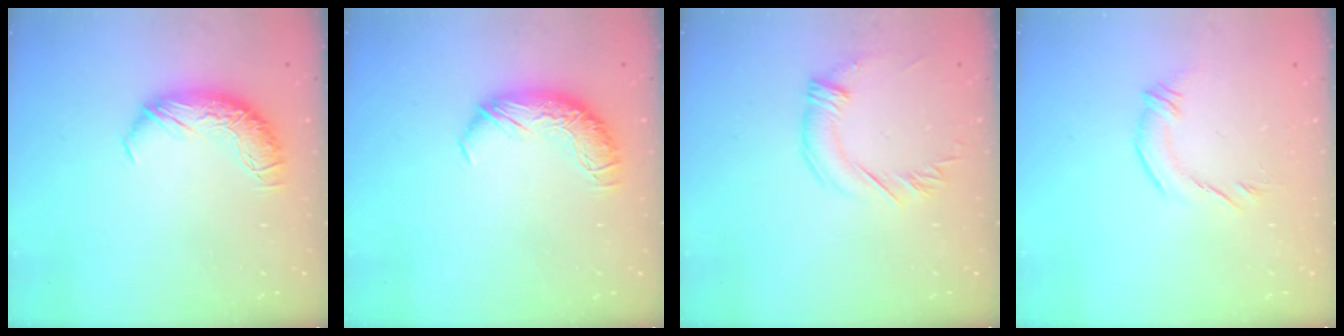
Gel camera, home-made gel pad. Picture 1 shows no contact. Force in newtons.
{"total": 0.0}
{"total": 2.1, "press": 1.8, "slide": 1.0}
{"total": 2.4, "press": 2.2, "slide": 1.1}